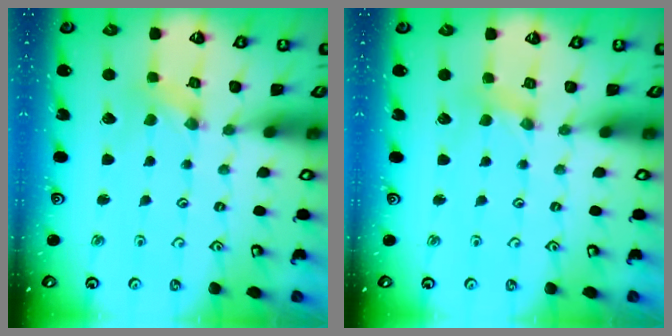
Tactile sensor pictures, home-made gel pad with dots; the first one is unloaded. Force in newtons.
{"total": 2.8, "press": 2.8, "slide": 0.3}